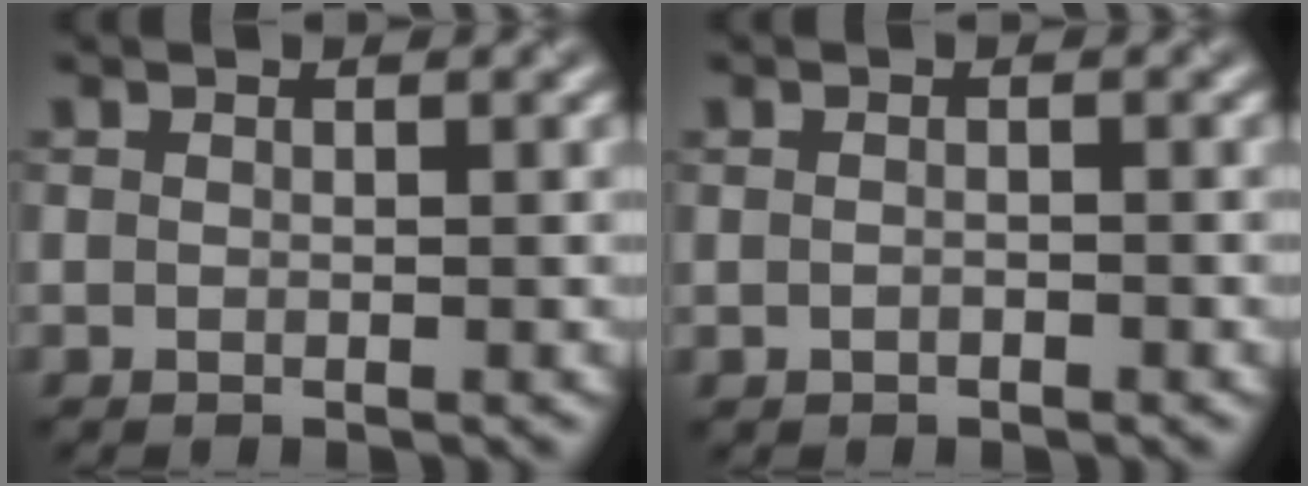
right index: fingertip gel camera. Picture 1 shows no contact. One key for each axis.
{"total": 0.6, "fx": -0.3, "fy": 0.3, "fz": 0.4, "tx": -0.008, "ty": -0.001, "tz": -0.006}